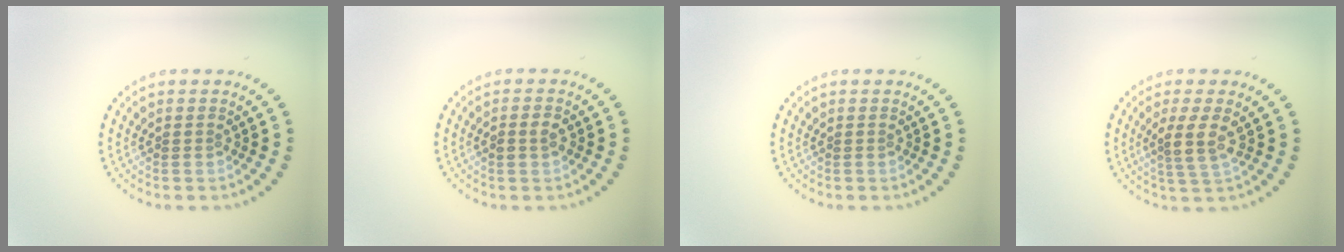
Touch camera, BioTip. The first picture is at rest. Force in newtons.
{"total": 1.4, "press": 1.4, "slide": 0.2}
{"total": 0.0}
{"total": 2.6, "press": 2.2, "slide": 1.4}